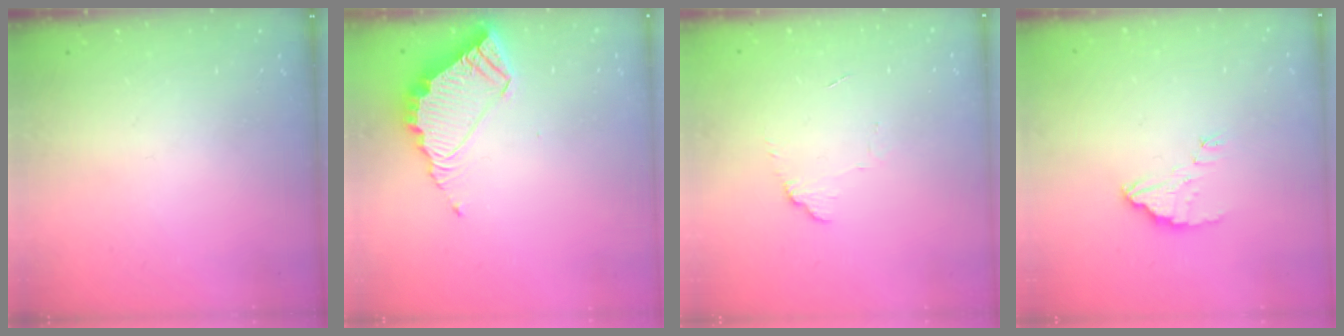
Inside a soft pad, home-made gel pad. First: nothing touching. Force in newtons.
{"total": 7.9, "press": 7.9, "slide": 0.1}
{"total": 6.1, "press": 6.1, "slide": 0.5}
{"total": 2.9, "press": 2.9, "slide": 0.2}